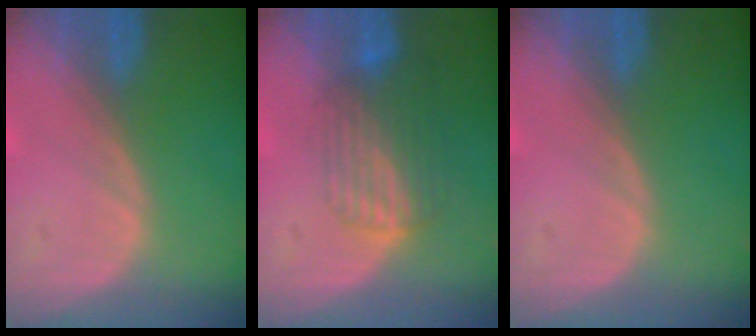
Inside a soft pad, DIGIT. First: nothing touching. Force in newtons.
{"total": 7.1, "press": 6.0, "slide": 3.9}
{"total": 0.0}